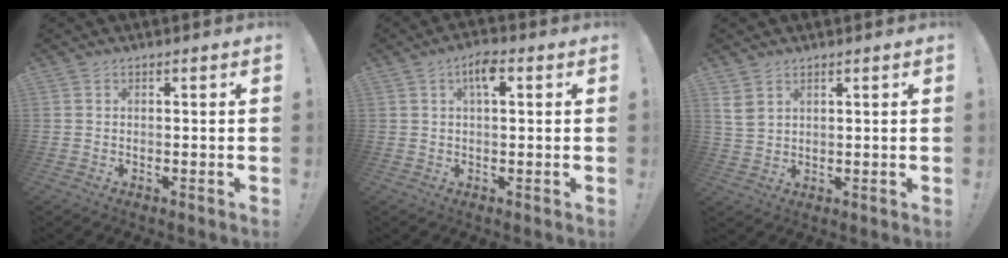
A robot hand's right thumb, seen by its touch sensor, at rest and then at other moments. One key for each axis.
{"total": 5.3, "fx": 1.8, "fy": 2.3, "fz": 4.5, "tx": -0.067, "ty": 0.004, "tz": 0.025}
{"total": 4.1, "fx": 2.5, "fy": 2.4, "fz": 2.1, "tx": -0.030, "ty": -0.011, "tz": 0.048}